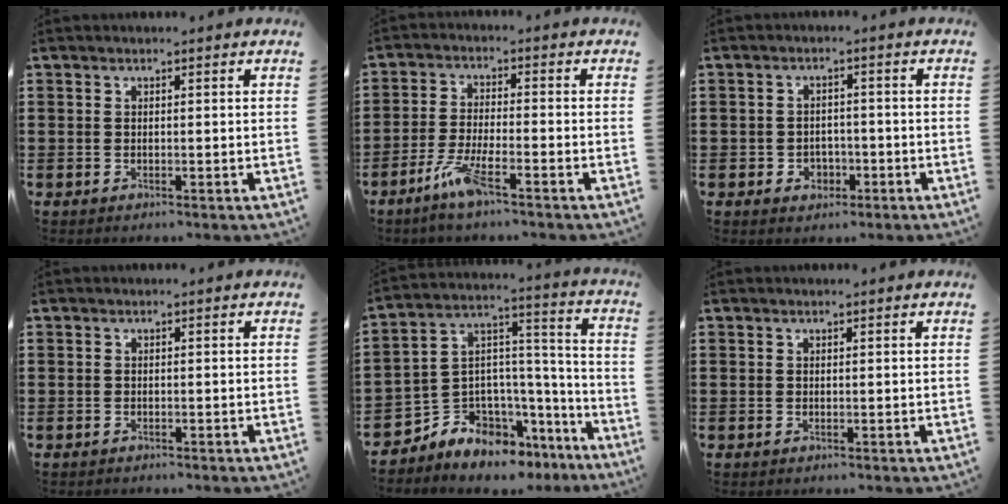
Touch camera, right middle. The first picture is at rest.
{"total": 5.9, "force": [-3.8, 0.9, 4.4], "torque": [-0.098, -0.007, -0.071]}
{"total": 2.4, "force": [-1.4, 1.8, 0.8], "torque": [-0.021, 0.002, -0.031]}
{"total": 0.6, "force": [-0.6, 0.2, -0.1], "torque": [0.003, 0.002, -0.013]}
{"total": 6.6, "force": [-5.6, 3.2, -0.9], "torque": [-0.007, -0.017, -0.112]}
{"total": 0.0}